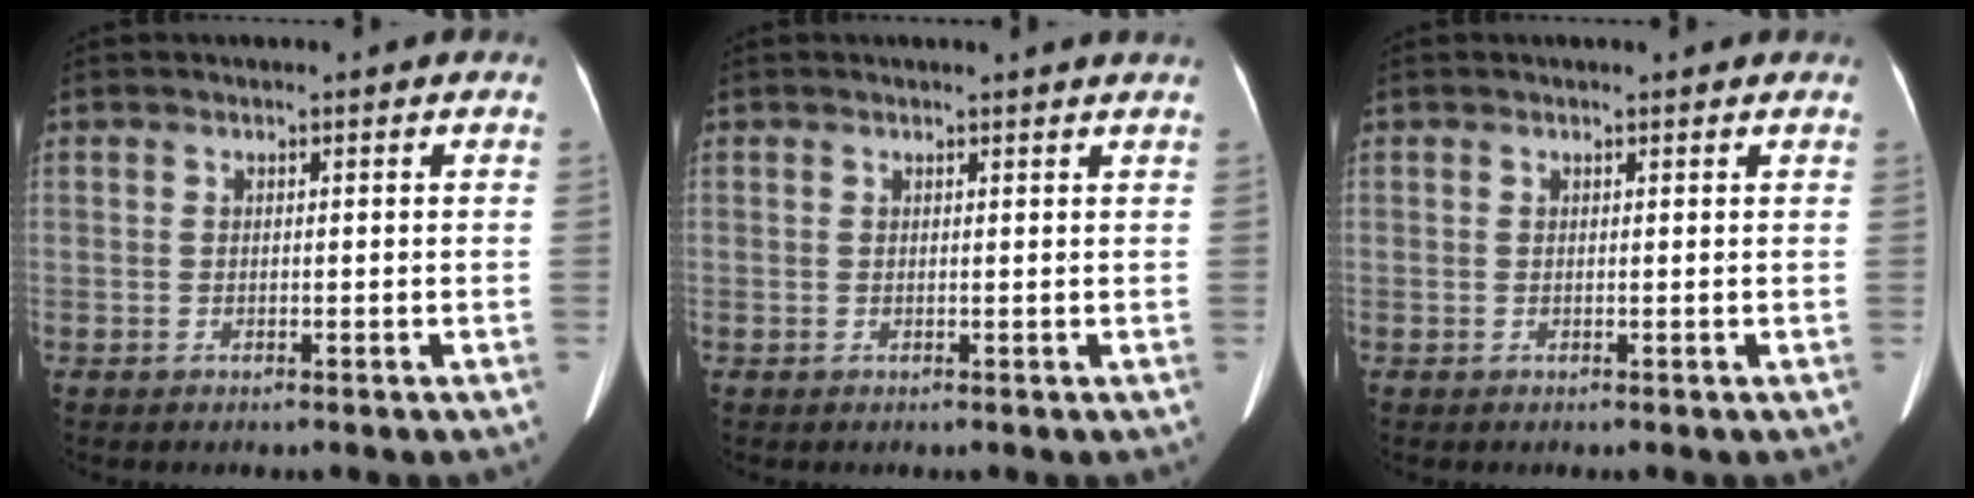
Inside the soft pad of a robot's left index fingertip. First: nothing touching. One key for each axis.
{"total": 1.7, "fx": 1.6, "fy": -0.4, "fz": 0.4, "tx": -0.014, "ty": -0.004, "tz": 0.014}
{"total": 1.0, "fx": 1.0, "fy": 0.2, "fz": 0.2, "tx": -0.012, "ty": 0.005, "tz": 0.009}